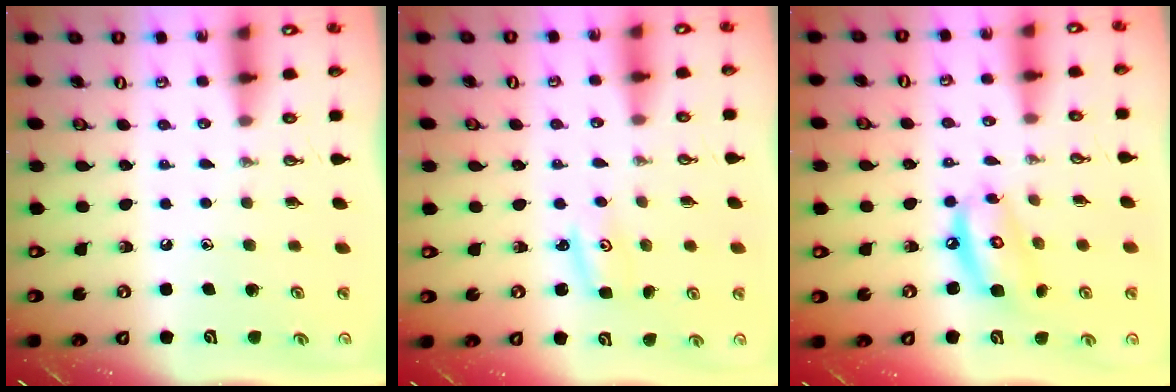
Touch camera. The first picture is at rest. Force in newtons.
{"total": 2.9, "press": 2.9, "slide": 0.3}
{"total": 9.5, "press": 9.5, "slide": 0.7}